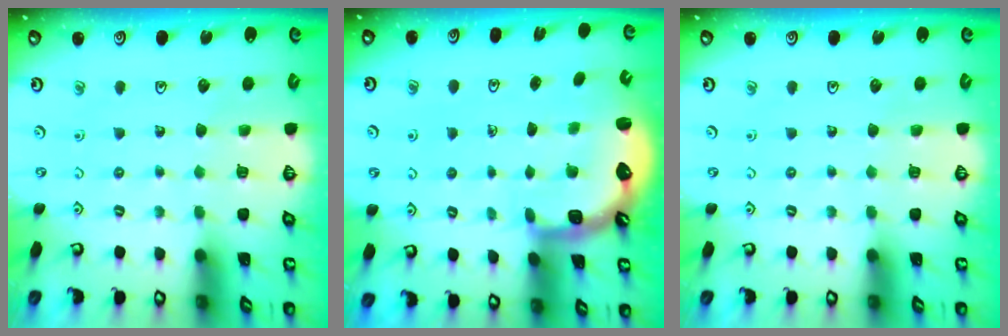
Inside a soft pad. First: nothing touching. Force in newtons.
{"total": 2.9, "press": 2.4, "slide": 1.6}
{"total": 0.0}